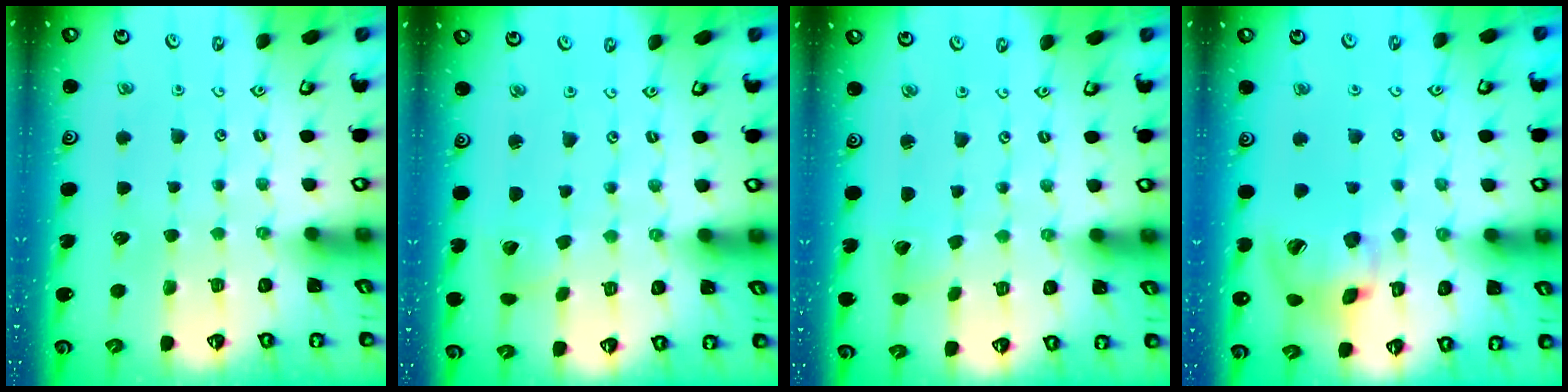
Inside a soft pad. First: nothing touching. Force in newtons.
{"total": 3.4, "press": 3.3, "slide": 0.2}
{"total": 2.0, "press": 2.0, "slide": 0.1}
{"total": 15.7, "press": 15.5, "slide": 2.4}